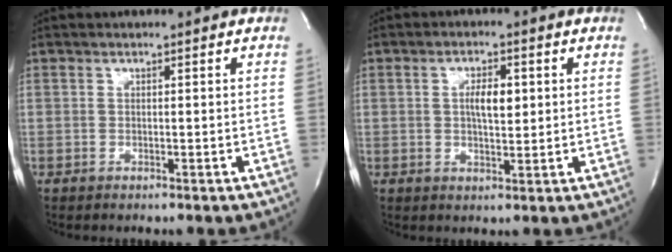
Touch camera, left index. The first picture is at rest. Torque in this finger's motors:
{"motor_torque": [0.15, 0.02, 0.06, 0.06]}